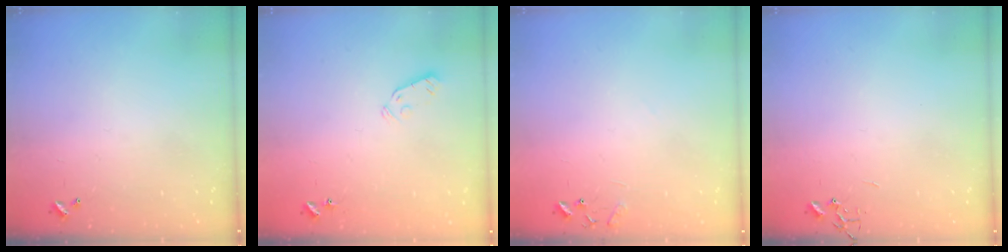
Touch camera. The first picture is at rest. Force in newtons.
{"total": 3.9, "press": 3.8, "slide": 0.9}
{"total": 8.3, "press": 8.3, "slide": 0.6}
{"total": 0.0}